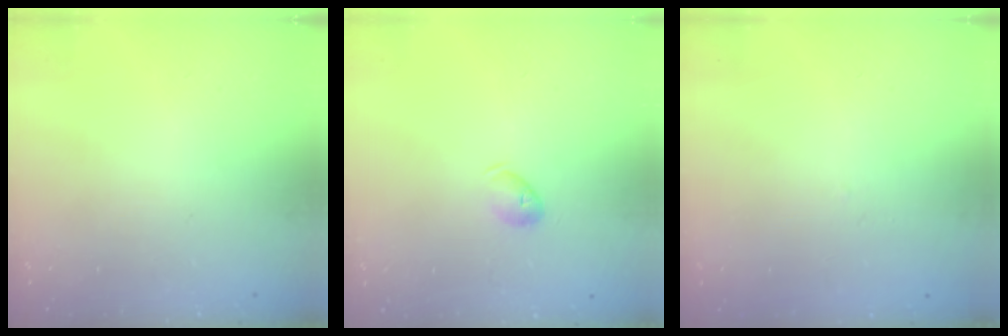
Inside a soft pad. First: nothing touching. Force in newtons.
{"total": 5.7, "press": 5.6, "slide": 1.1}
{"total": 1.6, "press": 1.6, "slide": 0.3}